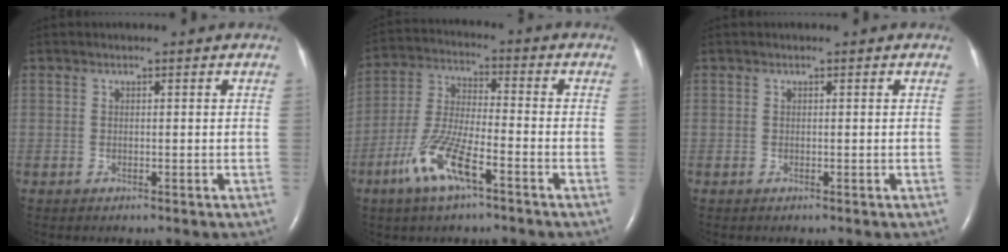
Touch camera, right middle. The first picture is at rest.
{"total": 10.4, "force": [-5.5, 2.1, 8.5], "torque": [-0.189, -0.007, -0.107]}
{"total": 0.0}